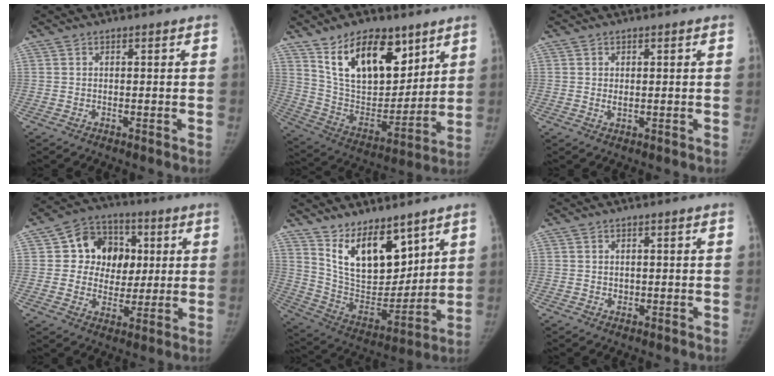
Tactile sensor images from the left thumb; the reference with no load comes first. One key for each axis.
{"total": 20.8, "fx": 11.8, "fy": 11.3, "fz": 12.9, "tx": -0.163, "ty": -0.058, "tz": 0.218}
{"total": 1.1, "fx": 0.2, "fy": 0.7, "fz": 0.9, "tx": -0.010, "ty": -0.003, "tz": 0.004}
{"total": 13.4, "fx": 2.8, "fy": 11.4, "fz": 6.4, "tx": -0.042, "ty": 0.003, "tz": 0.044}
{"total": 16.8, "fx": 10.4, "fy": 8.3, "fz": 10.3, "tx": -0.121, "ty": -0.073, "tz": 0.209}
{"total": 1.1, "fx": 0.1, "fy": 1.0, "fz": 0.5, "tx": -0.002, "ty": 0.000, "tz": 0.004}